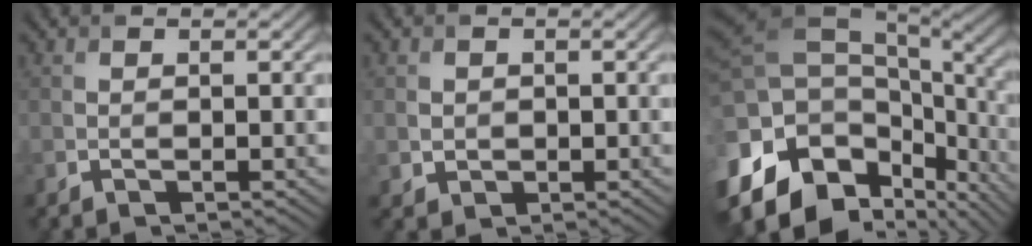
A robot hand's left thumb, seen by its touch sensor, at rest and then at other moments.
{"total": 1.6, "force": [0.3, 1.5, 0.4], "torque": [-0.008, -0.004, 0.011]}
{"total": 16.7, "force": [-5.6, 9.7, 12.3], "torque": [-0.273, -0.019, -0.063]}